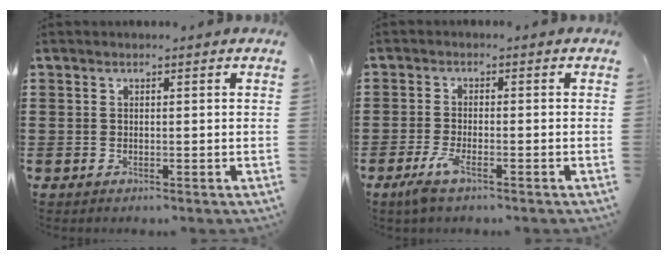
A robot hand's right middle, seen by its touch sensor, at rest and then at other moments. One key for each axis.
{"total": 3.3, "fx": -1.7, "fy": 0.6, "fz": 2.7, "tx": -0.065, "ty": -0.007, "tz": -0.036}